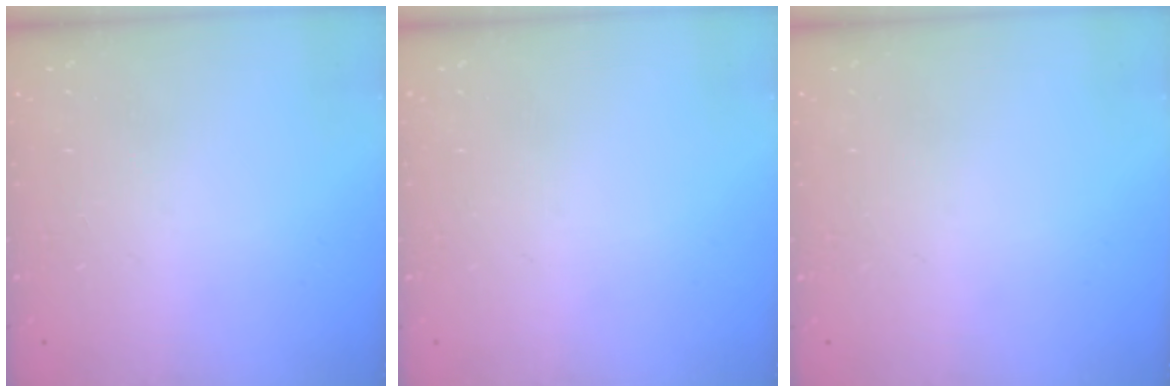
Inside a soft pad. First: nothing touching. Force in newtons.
{"total": 0.0}
{"total": 0.0}